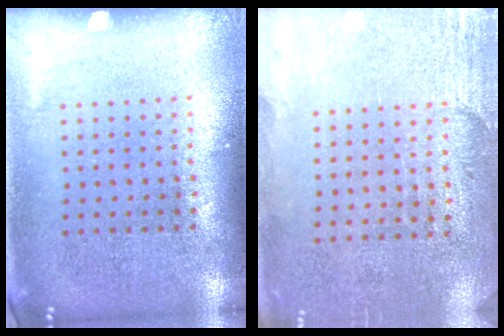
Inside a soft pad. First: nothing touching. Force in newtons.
{"total": 2.8, "press": 2.5, "slide": 1.2}